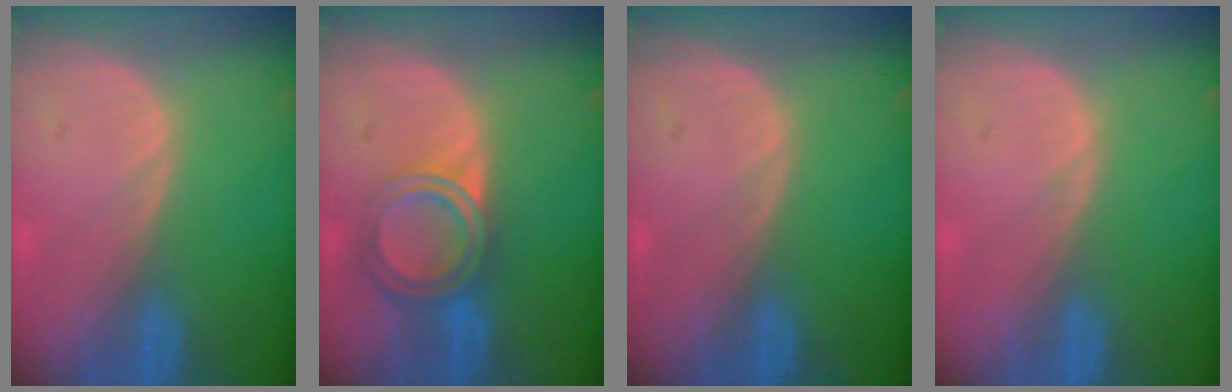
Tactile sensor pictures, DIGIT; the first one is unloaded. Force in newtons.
{"total": 6.4, "press": 5.4, "slide": 3.3}
{"total": 0.0}
{"total": 0.5, "press": 0.1, "slide": 0.5}